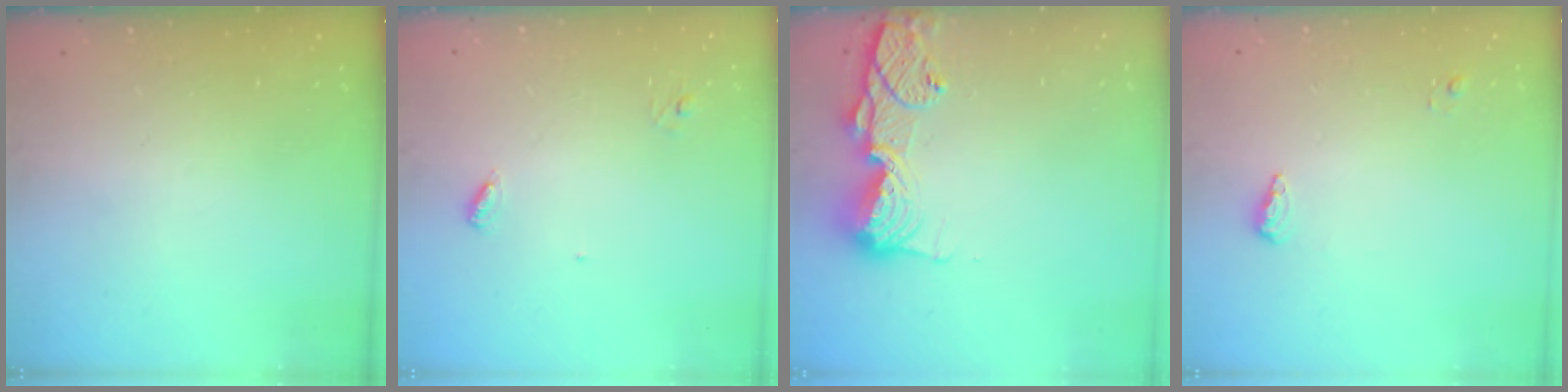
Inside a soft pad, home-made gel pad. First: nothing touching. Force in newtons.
{"total": 3.4, "press": 3.4, "slide": 0.3}
{"total": 14.3, "press": 14.2, "slide": 1.3}
{"total": 5.6, "press": 5.4, "slide": 1.2}